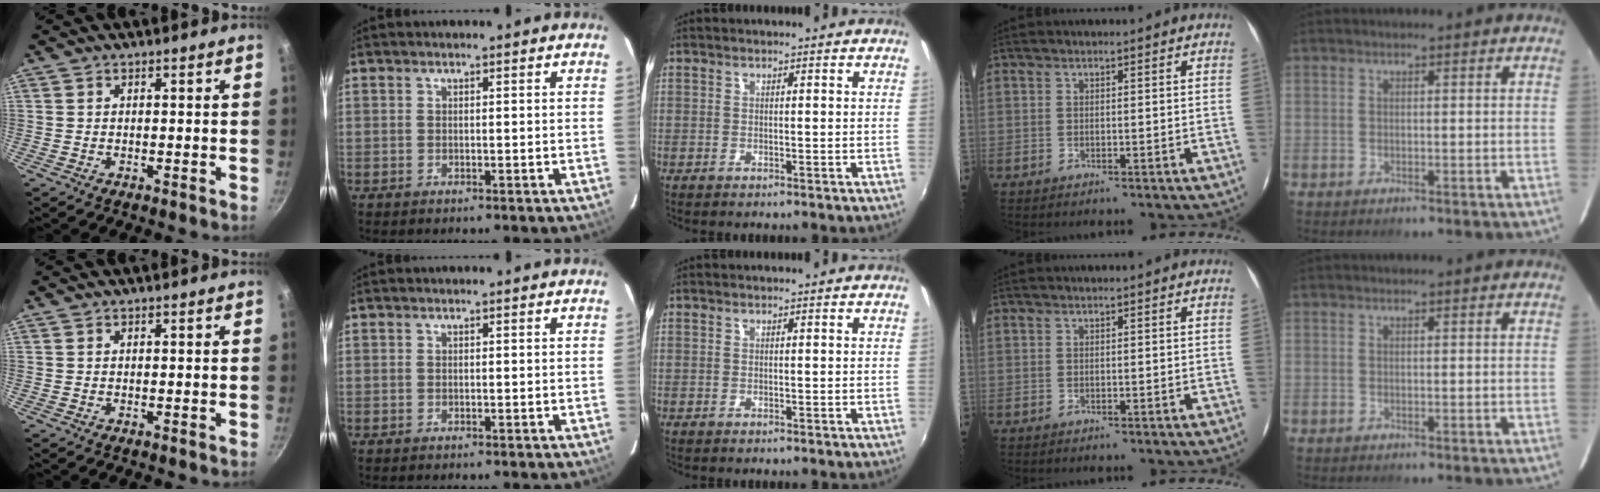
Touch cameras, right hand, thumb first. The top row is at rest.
{}